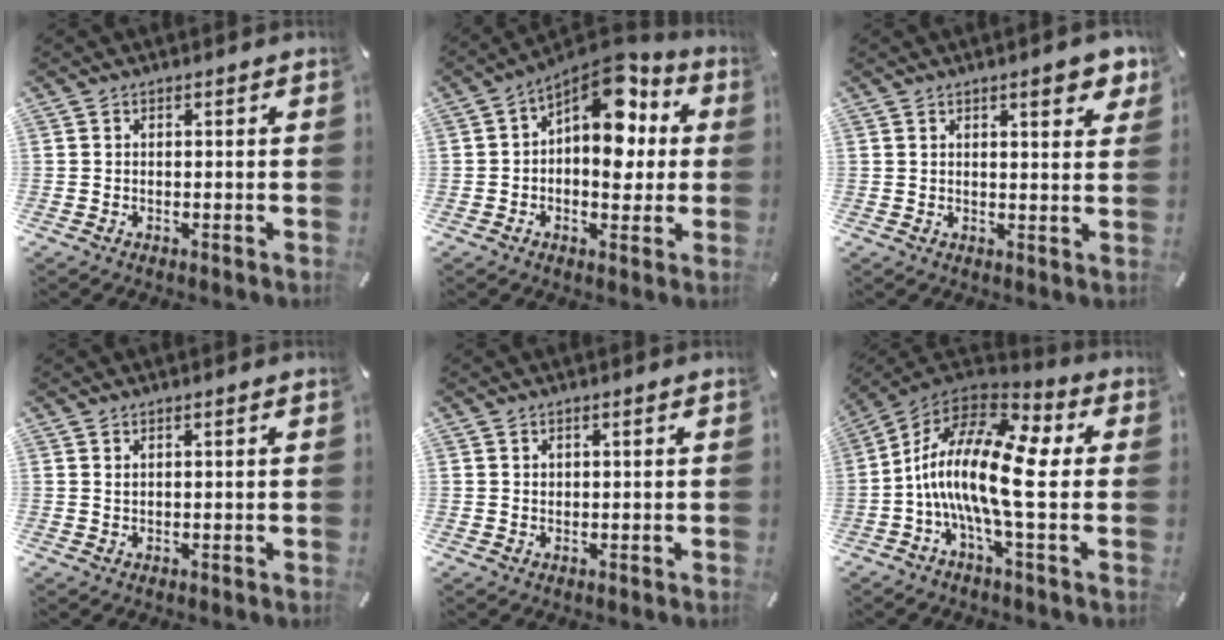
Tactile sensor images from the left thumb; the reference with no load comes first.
{"total": 13.1, "force": [5.0, 7.6, 9.4], "torque": [-0.125, -0.046, 0.085]}
{"total": 5.8, "force": [3.5, 1.8, 4.3], "torque": [-0.058, -0.013, 0.055]}
{"total": 0.9, "force": [0.6, 0.0, 0.7], "torque": [-0.014, -0.002, 0.012]}
{"total": 0.7, "force": [0.6, 0.2, 0.3], "torque": [-0.006, -0.002, 0.012]}
{"total": 20.2, "force": [-0.6, 6.8, 19.0], "torque": [-0.402, -0.017, -0.019]}